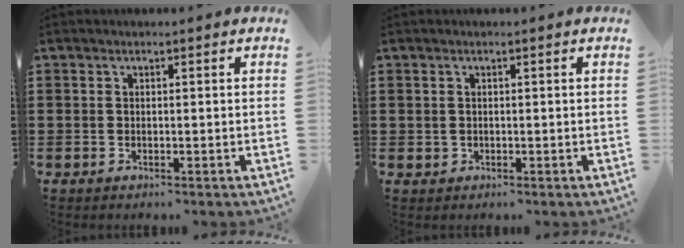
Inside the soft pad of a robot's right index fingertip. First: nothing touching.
{"total": 0.7, "force": [0.1, 0.6, 0.2], "torque": [-0.006, 0.003, 0.001]}